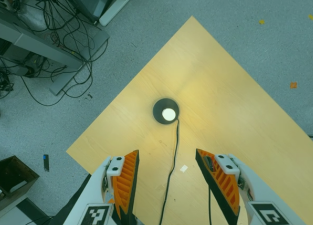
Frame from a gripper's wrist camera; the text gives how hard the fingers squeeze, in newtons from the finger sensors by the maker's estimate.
{"total": 0.0}